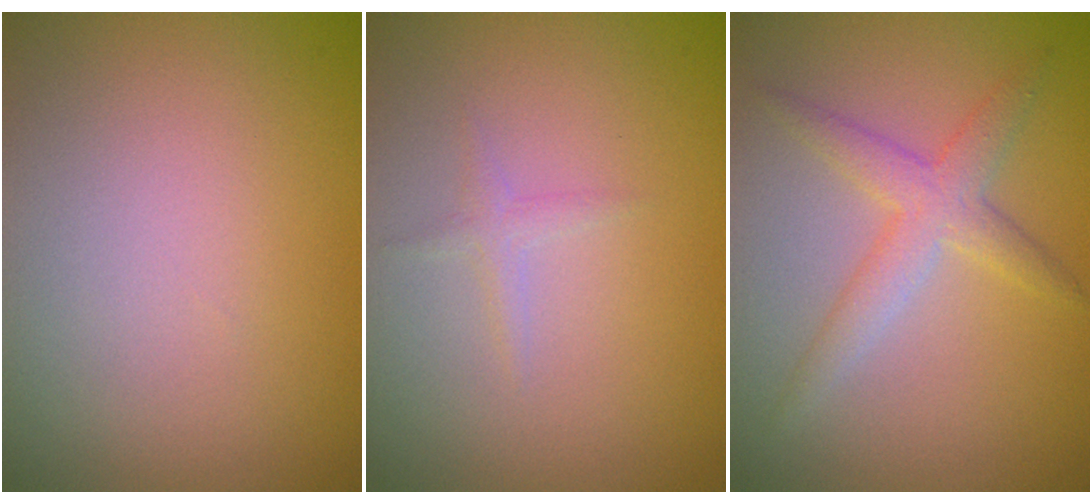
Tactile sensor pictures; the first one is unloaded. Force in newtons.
{"total": 0.8, "press": 0.8, "slide": 0.1}
{"total": 3.0, "press": 3.0, "slide": 0.1}